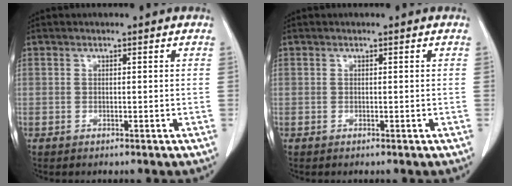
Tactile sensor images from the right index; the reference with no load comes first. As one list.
[{"total": 0.0}]